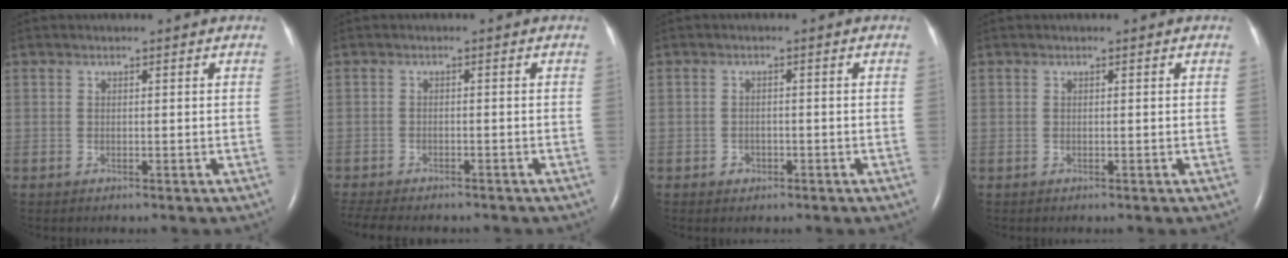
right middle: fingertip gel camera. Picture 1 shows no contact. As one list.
[{"total": 10.5, "force": [-8.8, 3.2, 4.7], "torque": [-0.089, -0.006, -0.121]}, {"total": 1.5, "force": [-0.8, 1.1, 0.5], "torque": [-0.008, 0.004, -0.010]}, {"total": 0.0}]